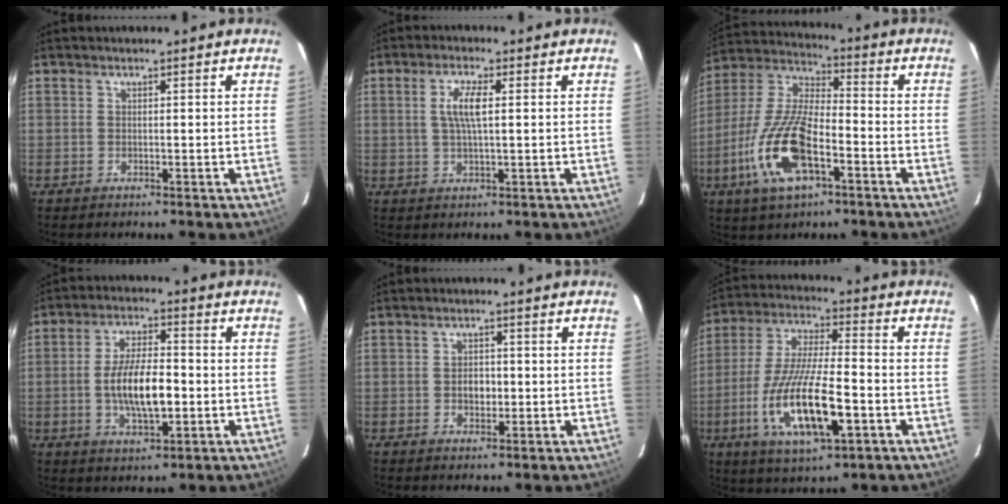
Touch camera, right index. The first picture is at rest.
{"total": 4.8, "force": [0.8, 1.0, 4.6], "torque": [-0.089, 0.003, 0.016]}
{"total": 17.2, "force": [-6.9, 6.6, 14.2], "torque": [-0.310, -0.011, -0.138]}
{"total": 10.7, "force": [-1.8, 4.0, 9.7], "torque": [-0.187, 0.000, -0.028]}
{"total": 2.9, "force": [-0.4, 2.2, 1.8], "torque": [-0.031, 0.006, -0.006]}
{"total": 17.9, "force": [-6.1, 4.8, 16.1], "torque": [-0.333, -0.022, -0.108]}